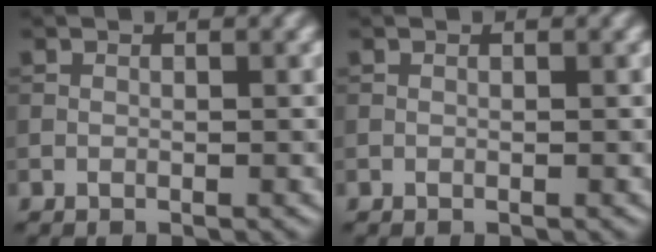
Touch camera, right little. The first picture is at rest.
{"total": 0.0}